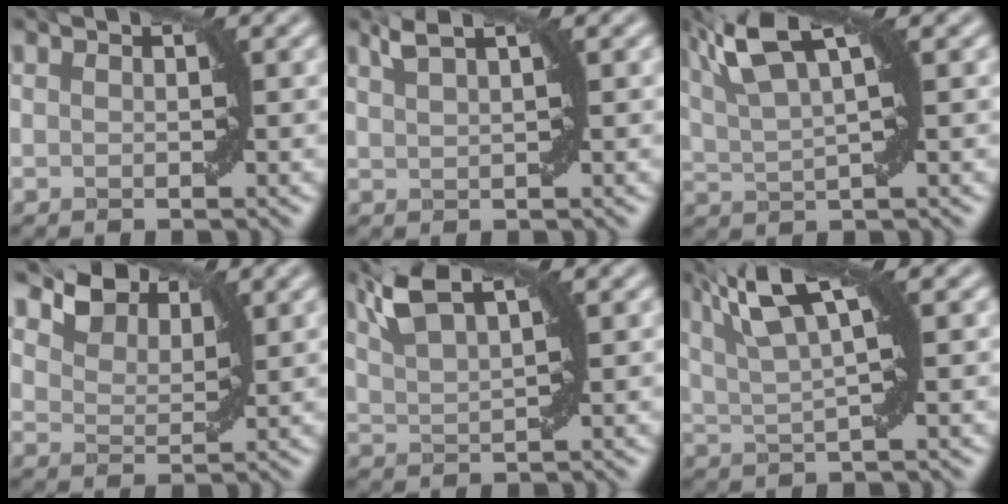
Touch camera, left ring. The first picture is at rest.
{"total": 2.4, "force": [1.5, 0.5, 1.8], "torque": [-0.028, 0.010, 0.025]}
{"total": 6.5, "force": [3.1, 1.7, 5.5], "torque": [-0.110, 0.019, 0.061]}
{"total": 3.8, "force": [3.0, 1.8, 1.4], "torque": [-0.034, 0.004, 0.051]}
{"total": 4.5, "force": [2.9, 1.3, 3.2], "torque": [-0.072, 0.017, 0.058]}
{"total": 5.9, "force": [2.6, 1.2, 5.2], "torque": [-0.095, 0.009, 0.050]}